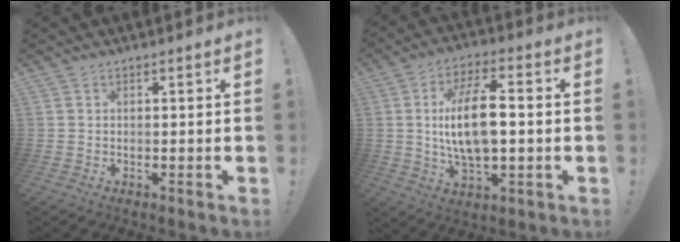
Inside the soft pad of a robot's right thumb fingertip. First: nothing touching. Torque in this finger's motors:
{"motor_torque": [-0.04, 0.57, 0.30, 0.07, 0.15]}